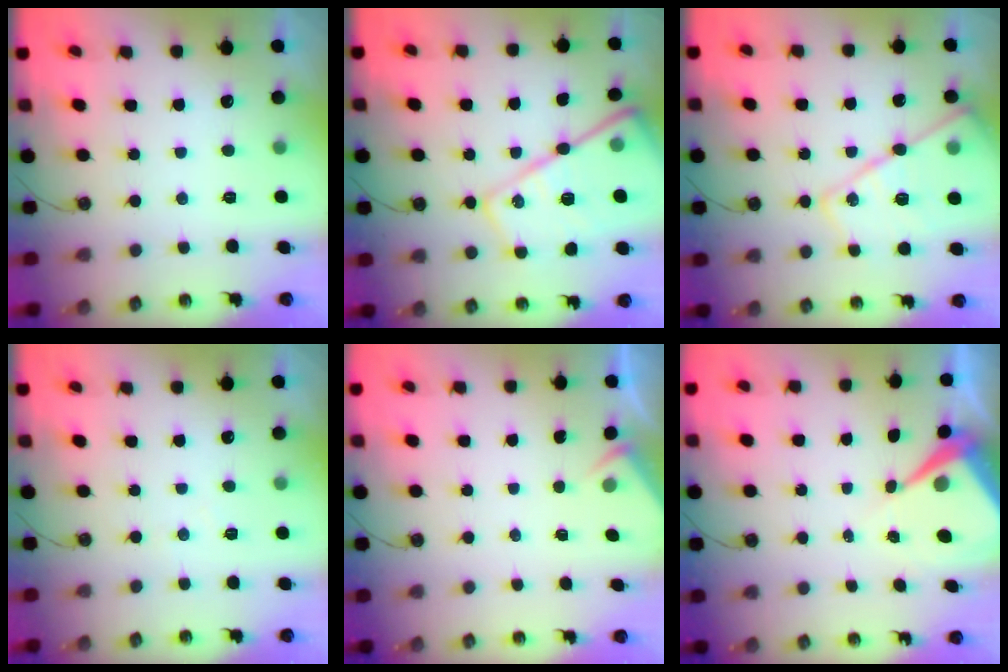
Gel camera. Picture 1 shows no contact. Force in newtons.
{"total": 23.5, "press": 23.4, "slide": 2.3}
{"total": 18.8, "press": 18.7, "slide": 1.4}
{"total": 3.5, "press": 3.5, "slide": 0.5}
{"total": 2.2, "press": 2.1, "slide": 0.4}
{"total": 7.1, "press": 7.1, "slide": 0.6}